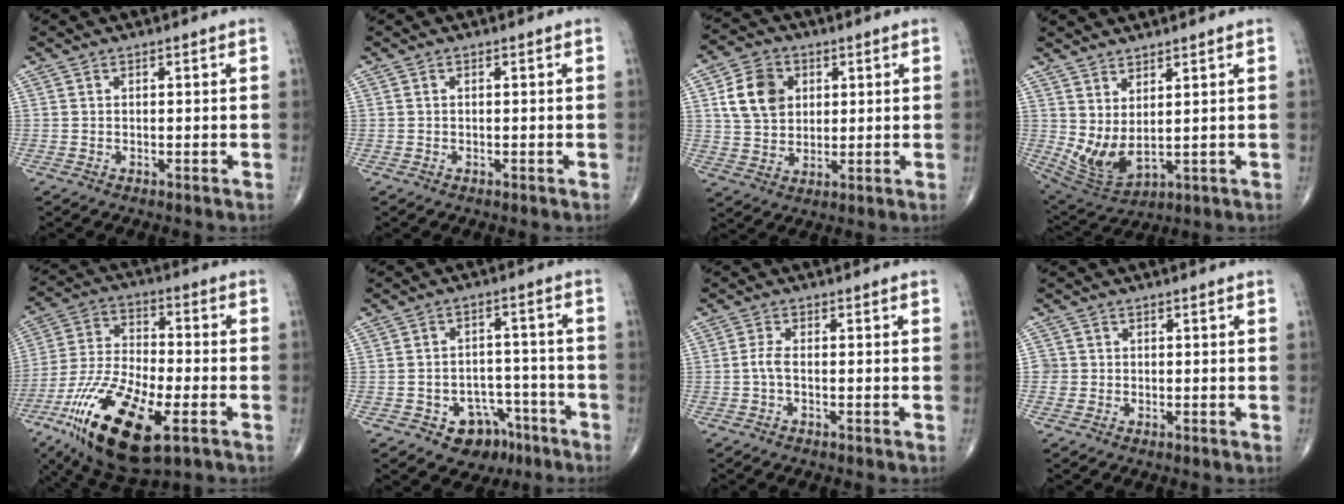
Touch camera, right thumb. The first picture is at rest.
{"total": 0.0}
{"total": 9.9, "force": [2.8, 7.8, 5.4], "torque": [-0.077, -0.003, 0.054]}
{"total": 8.4, "force": [1.8, 3.6, 7.3], "torque": [-0.148, -0.027, 0.054]}
{"total": 22.7, "force": [-9.6, 9.0, 18.4], "torque": [-0.385, 0.002, -0.167]}
{"total": 8.9, "force": [-5.2, 6.3, 3.7], "torque": [-0.018, 0.047, -0.069]}
{"total": 1.9, "force": [-0.5, 0.6, 1.7], "torque": [-0.038, 0.000, -0.014]}
{"total": 1.9, "force": [-0.2, 1.9, 0.0], "torque": [0.014, 0.007, -0.007]}